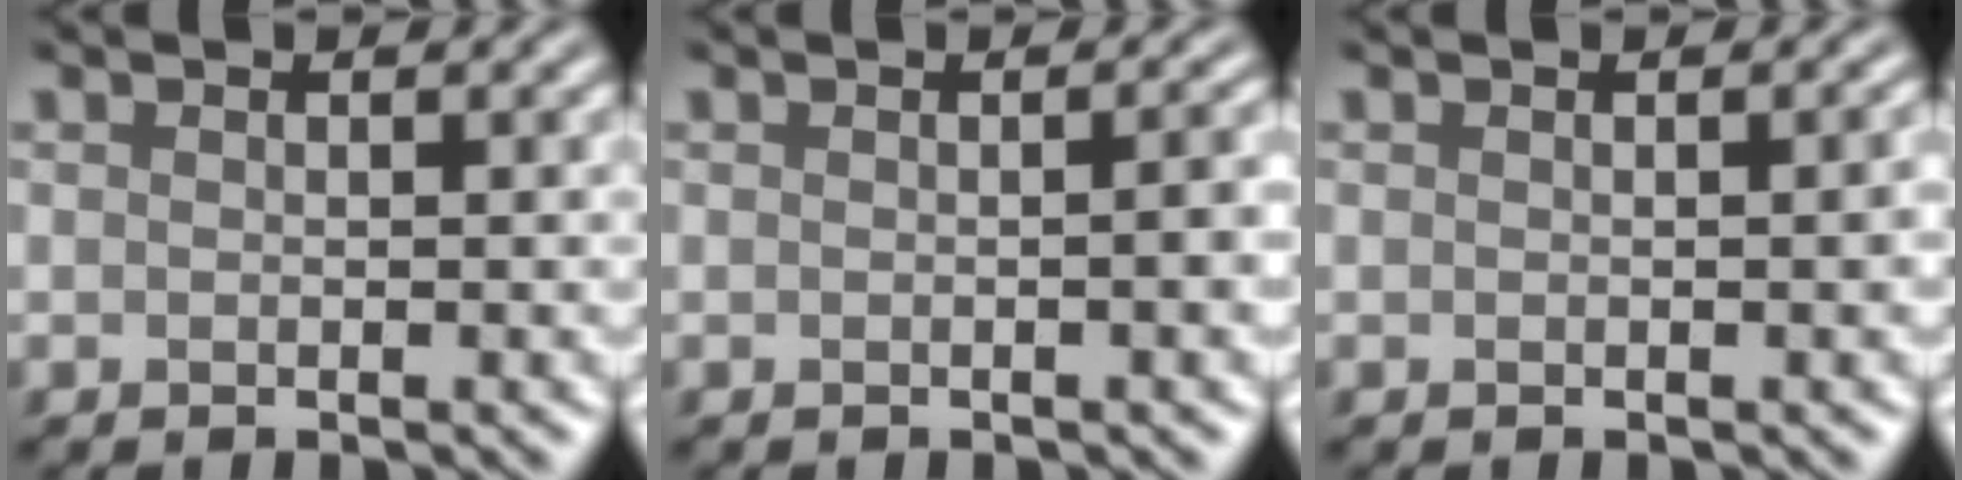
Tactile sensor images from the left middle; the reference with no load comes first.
{"total": 2.5, "force": [-0.1, 0.8, 2.4], "torque": [-0.021, 0.005, -0.002]}
{"total": 1.6, "force": [0.0, 0.4, 1.6], "torque": [-0.016, 0.004, -0.001]}